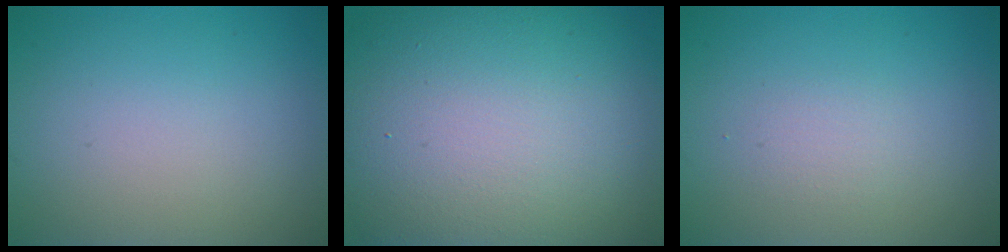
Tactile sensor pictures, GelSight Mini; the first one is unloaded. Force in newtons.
{"total": 18.3, "press": 18.2, "slide": 1.2}
{"total": 1.1, "press": 1.1, "slide": 0.2}